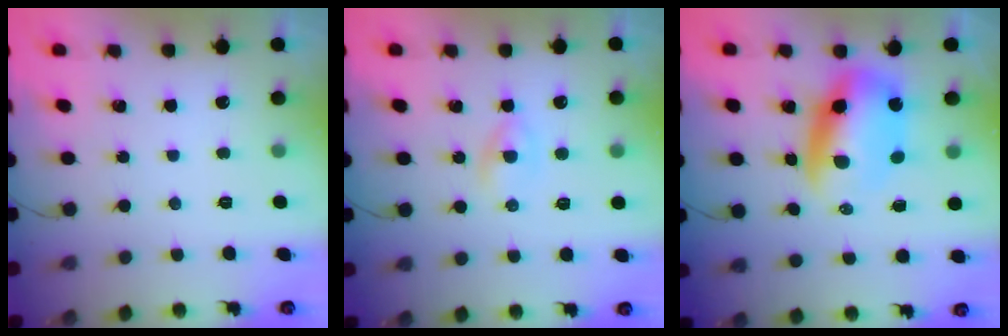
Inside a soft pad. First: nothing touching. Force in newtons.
{"total": 2.4, "press": 2.2, "slide": 0.9}
{"total": 10.2, "press": 9.9, "slide": 2.2}